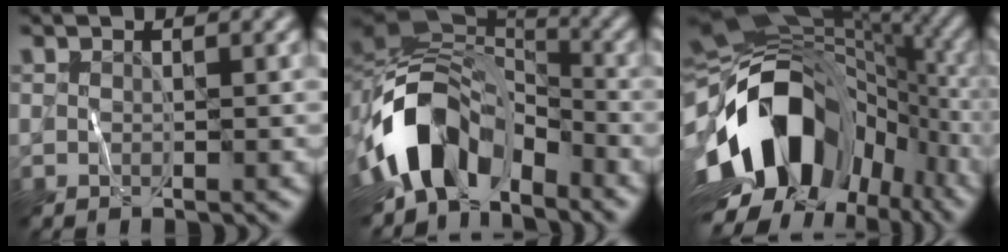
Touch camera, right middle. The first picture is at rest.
{"total": 11.3, "force": [-5.7, 6.8, 7.0], "torque": [-0.118, 0.016, -0.118]}
{"total": 16.4, "force": [-4.0, 11.1, 11.4], "torque": [-0.197, -0.003, -0.076]}